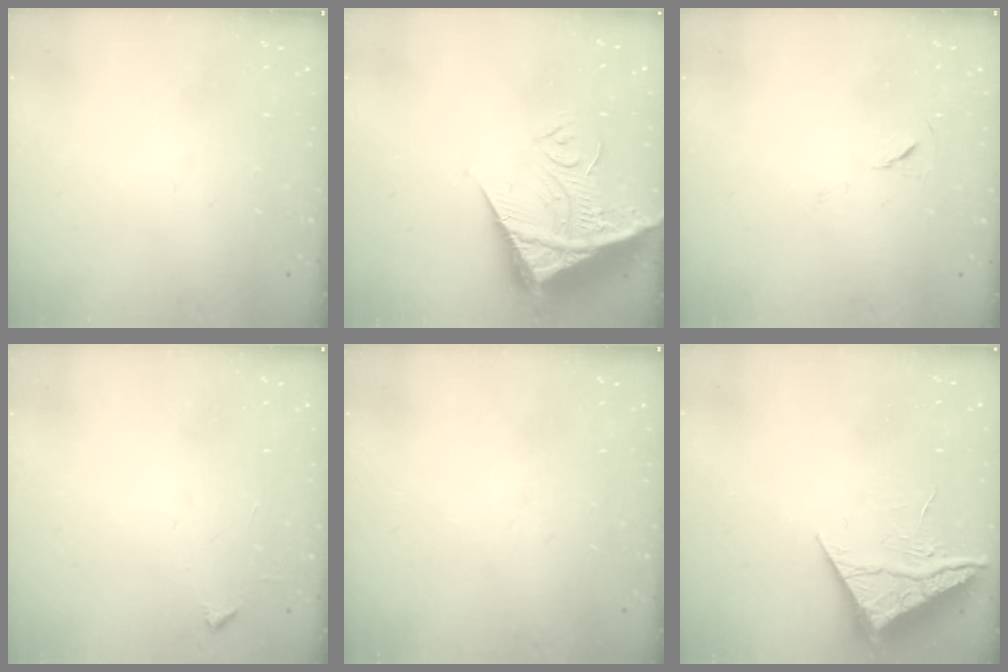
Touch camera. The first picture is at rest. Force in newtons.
{"total": 13.2, "press": 13.1, "slide": 1.2}
{"total": 6.0, "press": 5.5, "slide": 2.3}
{"total": 2.1, "press": 2.1, "slide": 0.3}
{"total": 0.0}
{"total": 7.0, "press": 7.0, "slide": 0.3}